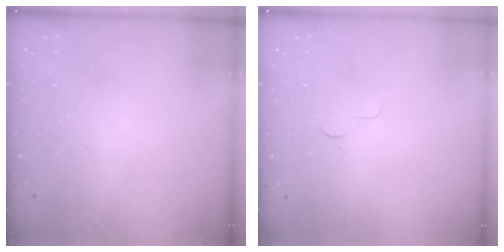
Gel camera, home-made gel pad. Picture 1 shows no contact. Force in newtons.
{"total": 2.5, "press": 2.5, "slide": 0.2}